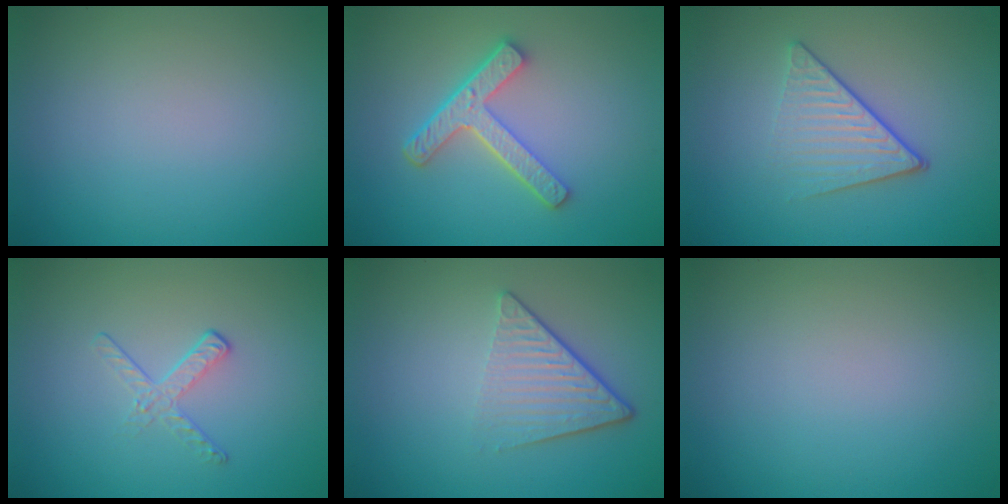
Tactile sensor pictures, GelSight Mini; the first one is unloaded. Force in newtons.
{"total": 4.4, "press": 3.3, "slide": 2.9}
{"total": 4.2, "press": 2.9, "slide": 3.0}
{"total": 1.7, "press": 0.7, "slide": 1.5}
{"total": 4.6, "press": 2.8, "slide": 3.7}
{"total": 0.0}